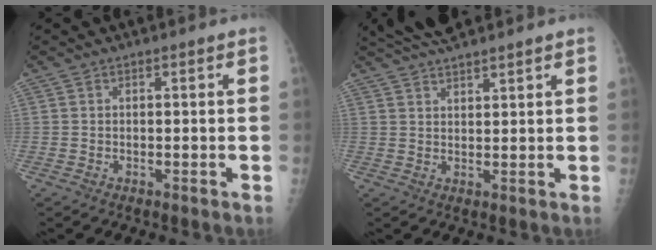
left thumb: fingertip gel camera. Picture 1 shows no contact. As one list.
[{"total": 7.4, "force": [6.4, 1.4, 3.5], "torque": [-0.049, 0.003, 0.116]}]